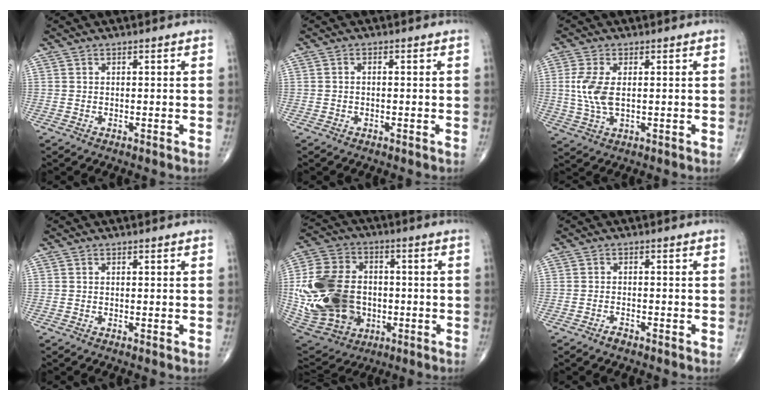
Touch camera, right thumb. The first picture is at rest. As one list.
[{"total": 0.6, "force": [-0.2, 0.2, 0.5], "torque": [-0.007, 0.000, -0.007]}, {"total": 6.8, "force": [0.6, 3.4, 5.8], "torque": [-0.140, -0.002, 0.014]}, {"total": 0.0}, {"total": 25.6, "force": [-2.2, 19.0, 17.0], "torque": [-0.353, 0.008, -0.020]}, {"total": 1.6, "force": [-1.3, 0.5, 0.8], "torque": [-0.016, 0.005, -0.025]}]